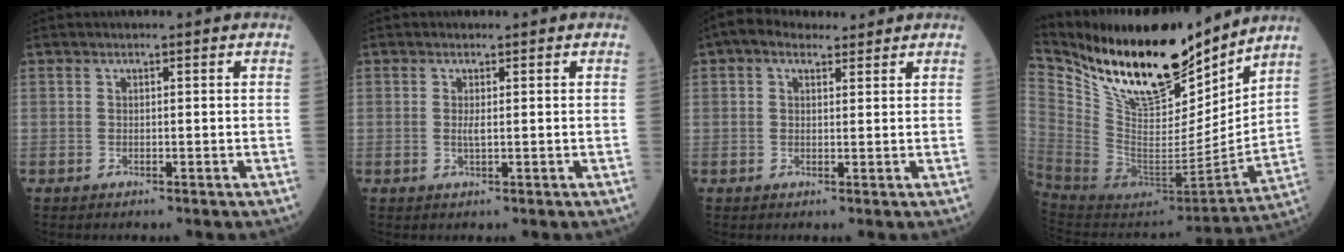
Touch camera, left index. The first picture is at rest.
{"total": 0.9, "force": [-0.1, 0.1, 0.9], "torque": [-0.024, -0.007, 0.000]}
{"total": 4.2, "force": [2.9, 2.2, 2.1], "torque": [-0.053, 0.032, 0.054]}
{"total": 24.4, "force": [19.7, 6.7, 12.8], "torque": [-0.247, -0.031, 0.343]}